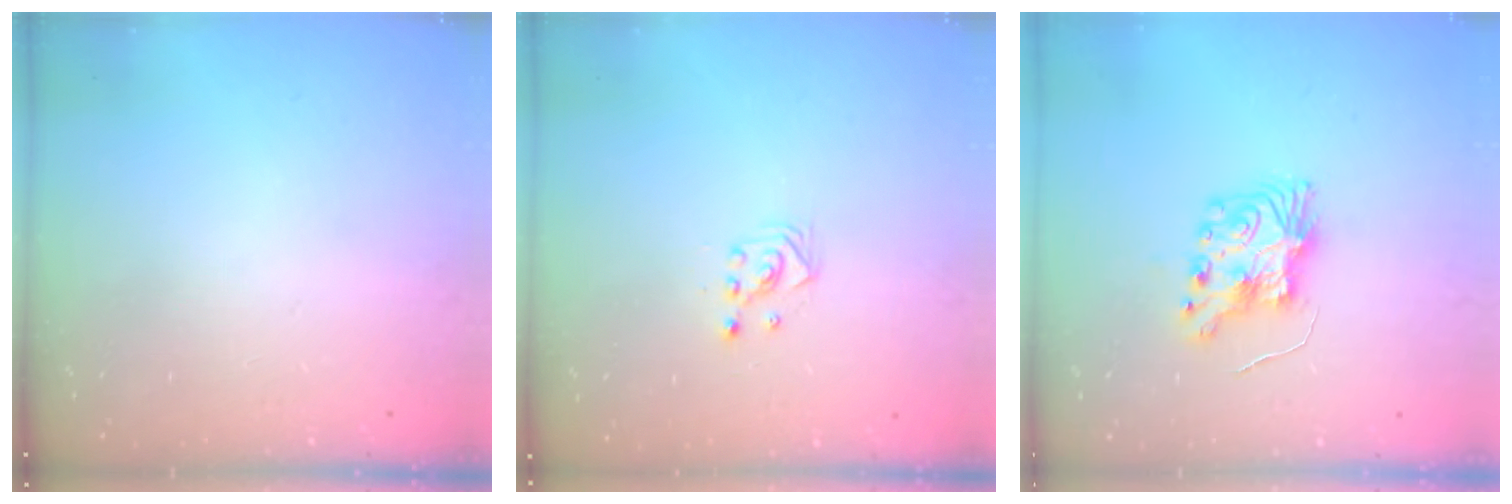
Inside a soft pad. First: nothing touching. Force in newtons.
{"total": 2.2, "press": 2.2, "slide": 0.2}
{"total": 9.1, "press": 9.1, "slide": 0.3}